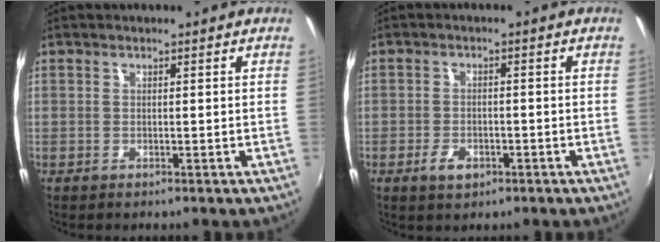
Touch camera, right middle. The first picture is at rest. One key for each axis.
{"total": 4.2, "fx": -2.2, "fy": 2.3, "fz": 2.7, "tx": -0.063, "ty": -0.003, "tz": -0.038}